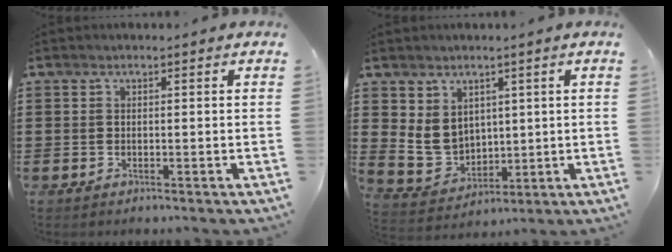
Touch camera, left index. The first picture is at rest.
{"total": 6.6, "force": [1.6, 5.6, 3.0], "torque": [-0.080, 0.001, 0.032]}